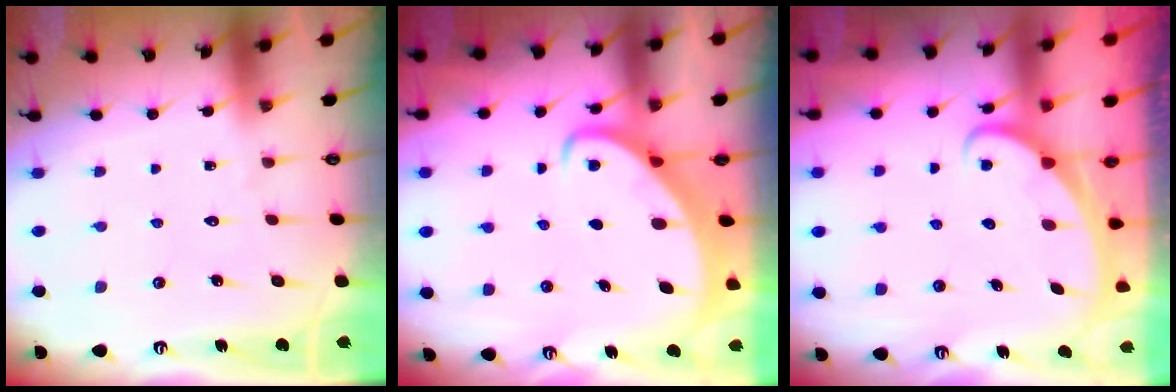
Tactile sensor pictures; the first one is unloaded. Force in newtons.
{"total": 2.9, "press": 2.9, "slide": 0.3}
{"total": 2.2, "press": 2.2, "slide": 0.1}